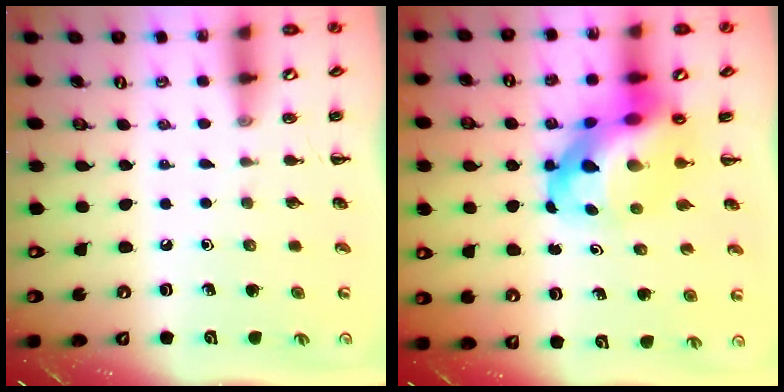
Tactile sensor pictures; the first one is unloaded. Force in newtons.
{"total": 13.8, "press": 13.3, "slide": 3.6}